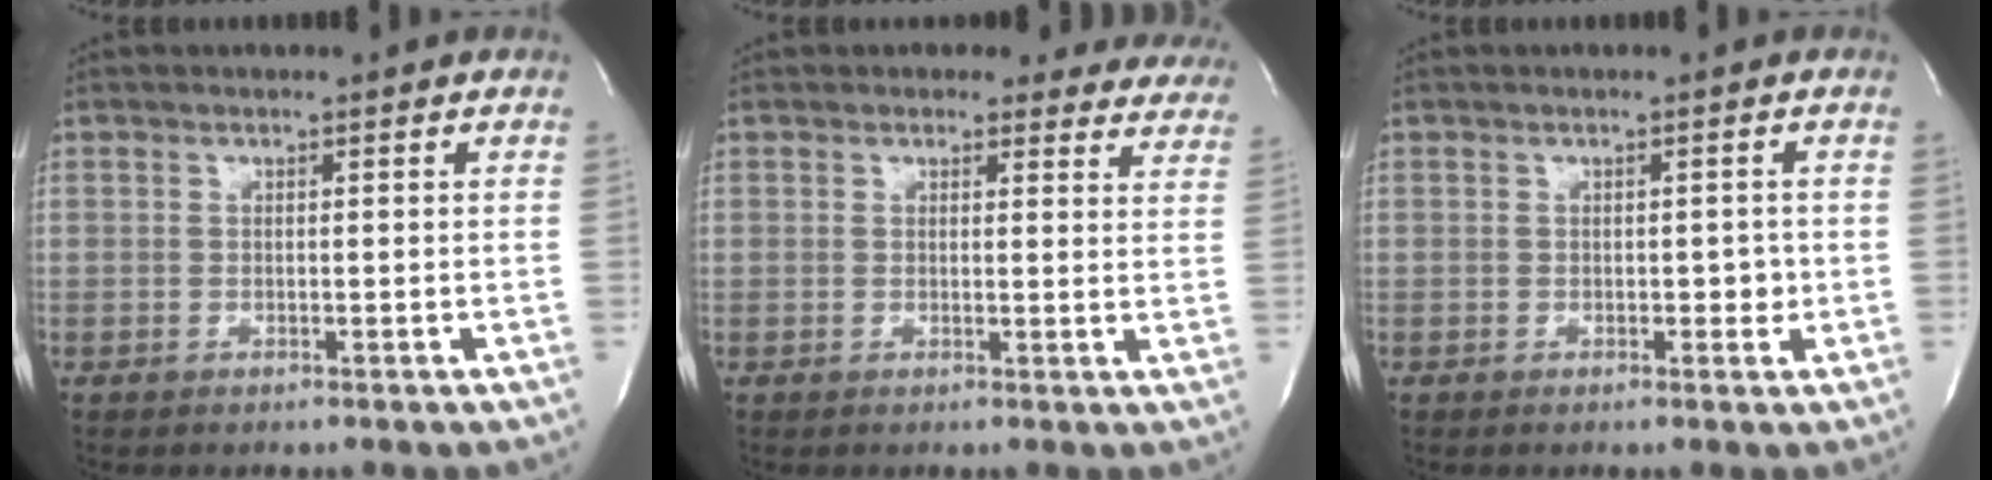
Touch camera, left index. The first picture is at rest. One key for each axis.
{"total": 11.7, "fx": 10.9, "fy": 4.2, "fz": 0.7, "tx": 0.043, "ty": -0.028, "tz": 0.081}
{"total": 1.6, "fx": -0.2, "fy": 1.0, "fz": 1.2, "tx": -0.012, "ty": 0.002, "tz": -0.001}